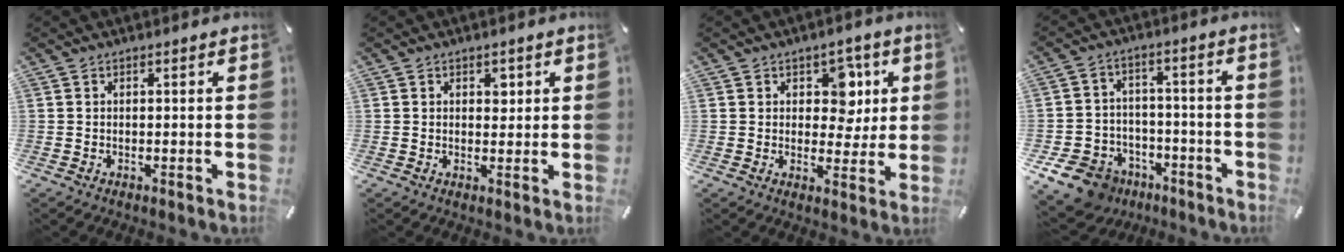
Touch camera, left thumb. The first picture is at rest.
{"total": 2.3, "force": [0.9, 1.7, 1.2], "torque": [0.005, -0.010, 0.007]}
{"total": 7.9, "force": [2.6, 6.1, 4.4], "torque": [-0.042, -0.009, 0.037]}
{"total": 11.3, "force": [-7.0, 8.0, 3.8], "torque": [-0.082, 0.055, -0.123]}